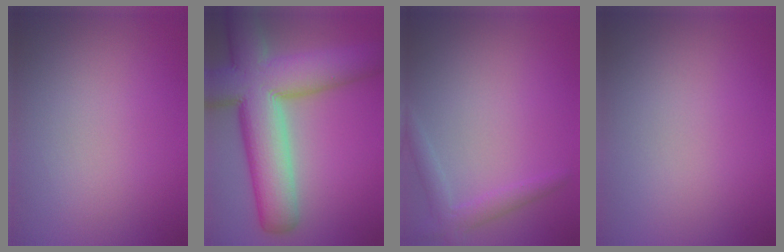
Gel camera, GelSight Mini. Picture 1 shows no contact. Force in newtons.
{"total": 12.7, "press": 12.7, "slide": 0.7}
{"total": 2.0, "press": 2.0, "slide": 0.1}
{"total": 0.0}